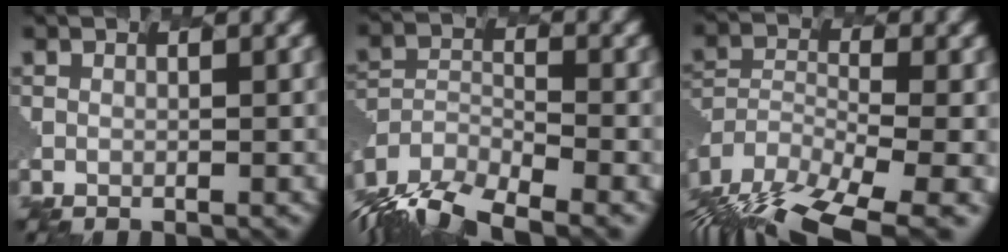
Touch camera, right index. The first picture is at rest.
{"total": 10.0, "force": [-9.3, 2.5, 2.8], "torque": [-0.070, -0.012, -0.152]}
{"total": 14.2, "force": [-11.9, 4.3, 6.5], "torque": [-0.142, -0.019, -0.172]}